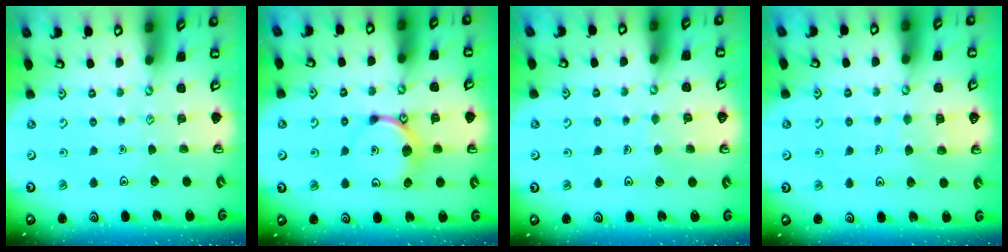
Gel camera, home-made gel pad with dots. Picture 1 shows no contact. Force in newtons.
{"total": 9.1, "press": 9.1, "slide": 0.4}
{"total": 2.9, "press": 2.9, "slide": 0.2}
{"total": 6.7, "press": 6.7, "slide": 0.4}